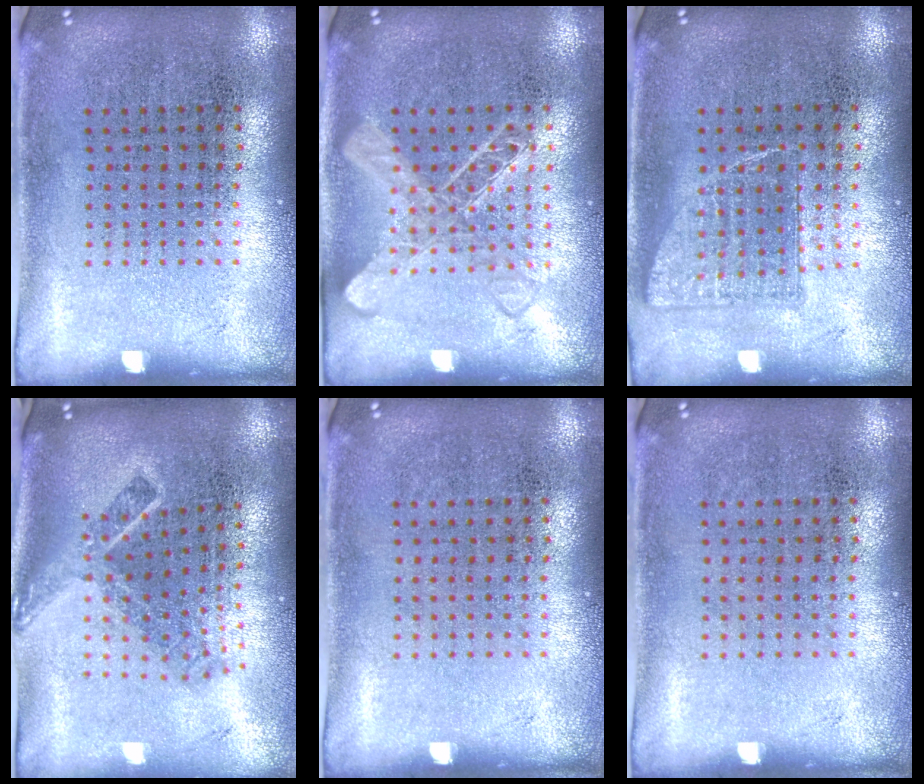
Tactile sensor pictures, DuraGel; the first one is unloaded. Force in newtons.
{"total": 1.4, "press": 1.4, "slide": 0.2}
{"total": 0.8, "press": 0.8, "slide": 0.1}
{"total": 2.1, "press": 1.4, "slide": 1.5}
{"total": 0.0}
{"total": 0.0}